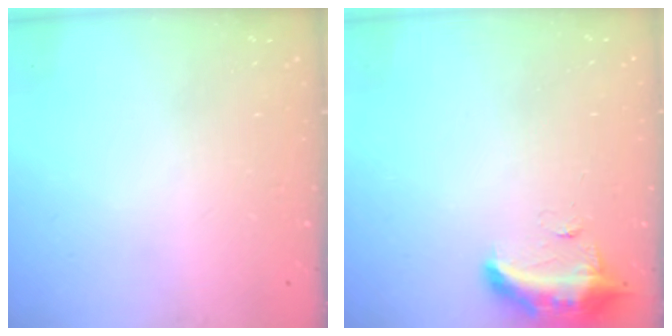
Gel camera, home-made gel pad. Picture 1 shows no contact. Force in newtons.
{"total": 19.4, "press": 12.3, "slide": 14.9}